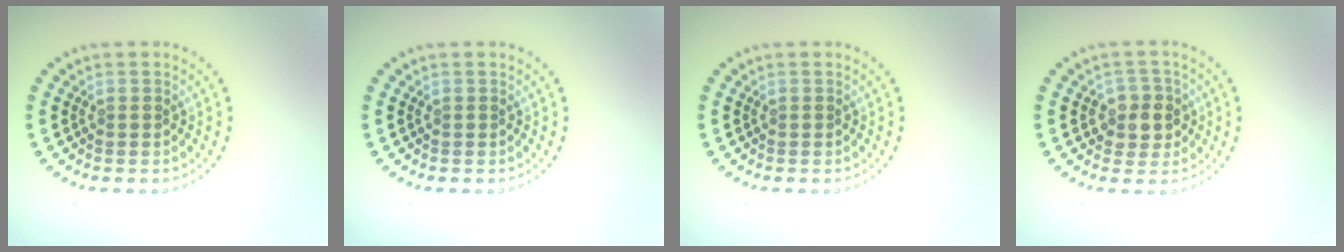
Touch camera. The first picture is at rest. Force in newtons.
{"total": 0.0}
{"total": 0.0}
{"total": 2.7, "press": 2.5, "slide": 1.0}